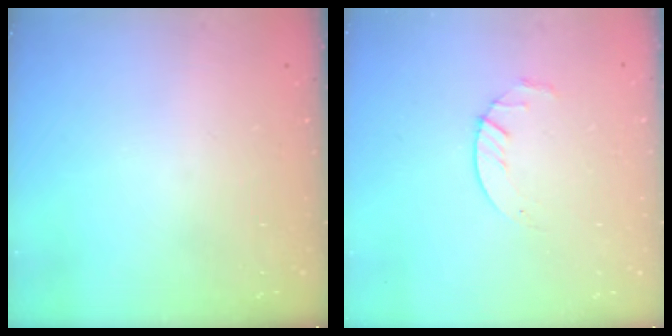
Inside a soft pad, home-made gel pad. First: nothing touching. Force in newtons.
{"total": 3.0, "press": 3.0, "slide": 0.4}